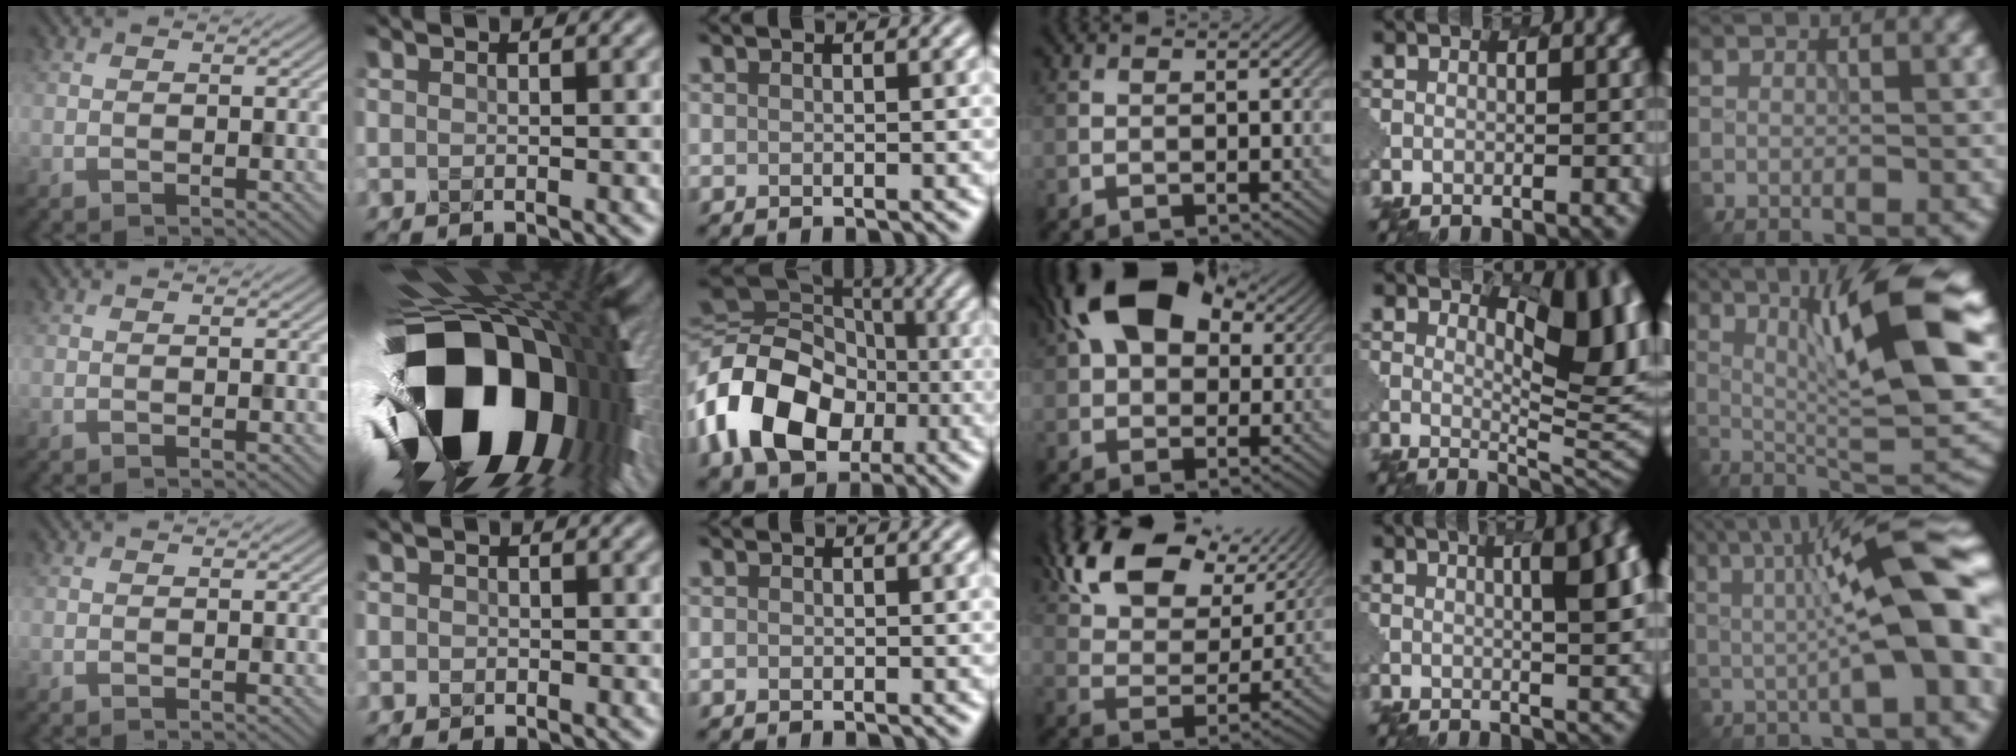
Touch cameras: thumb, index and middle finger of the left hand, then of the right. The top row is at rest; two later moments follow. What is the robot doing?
{"motion": "dispense", "object": "glue stick"}